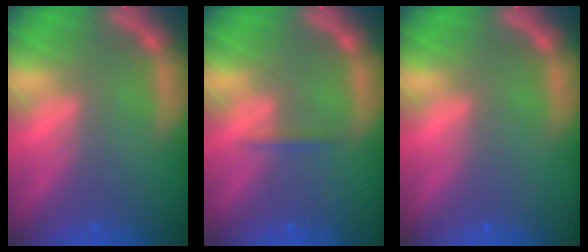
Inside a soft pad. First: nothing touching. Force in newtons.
{"total": 0.9}
{"total": 0.0}